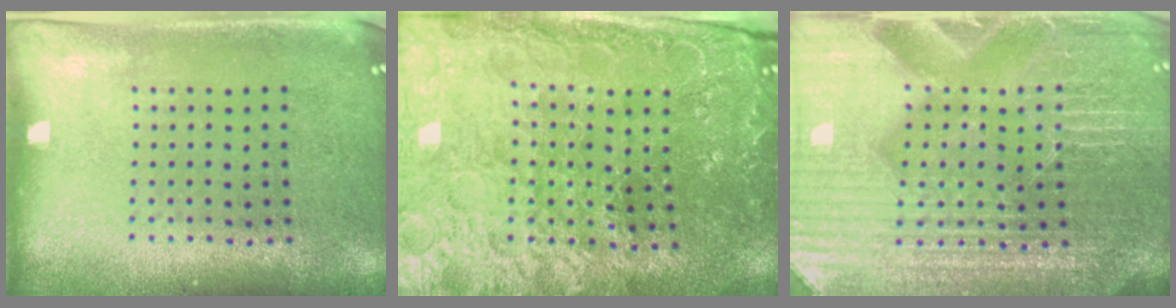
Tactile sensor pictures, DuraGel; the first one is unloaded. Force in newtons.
{"total": 3.4, "press": 3.4, "slide": 0.3}
{"total": 5.5, "press": 5.1, "slide": 2.2}